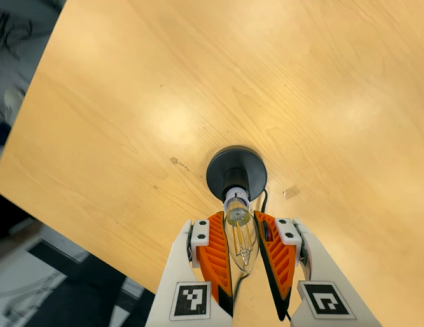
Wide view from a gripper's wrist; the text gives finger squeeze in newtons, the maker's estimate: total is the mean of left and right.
{"total": 12.2, "left": 11.2, "right": 13.3}